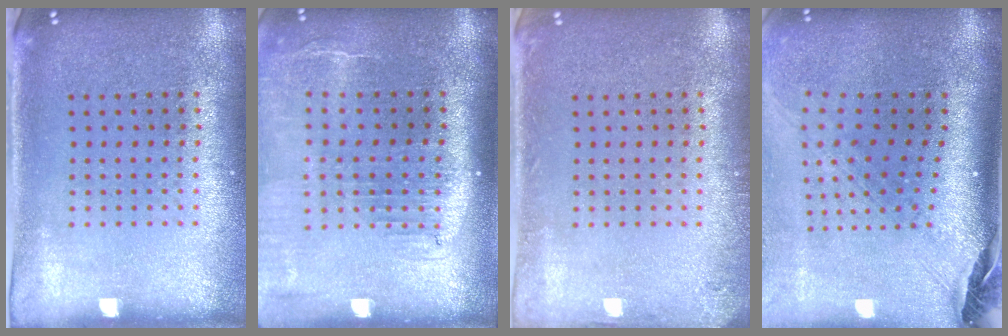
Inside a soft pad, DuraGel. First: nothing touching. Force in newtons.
{"total": 2.1, "press": 1.7, "slide": 1.2}
{"total": 1.1, "press": 1.1, "slide": 0.1}
{"total": 2.9, "press": 2.0, "slide": 2.0}